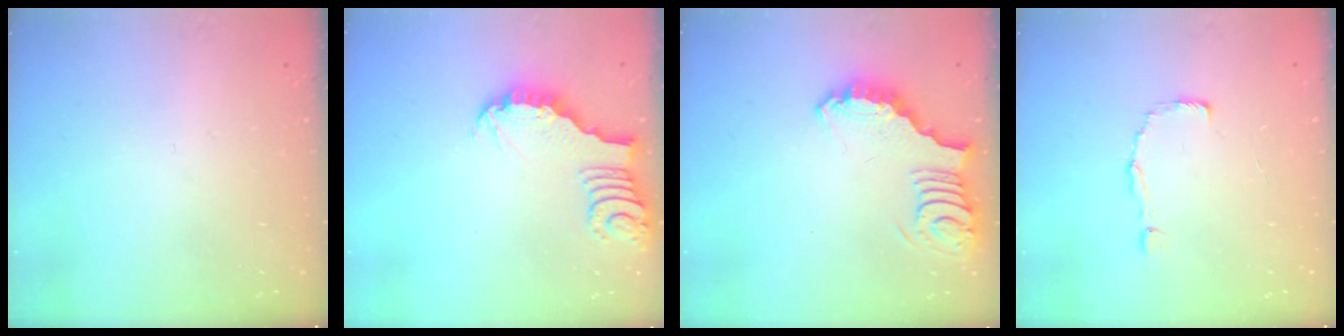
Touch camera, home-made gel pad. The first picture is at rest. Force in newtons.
{"total": 3.4, "press": 3.4, "slide": 0.3}
{"total": 3.8, "press": 3.8, "slide": 0.6}
{"total": 2.0, "press": 2.0, "slide": 0.1}